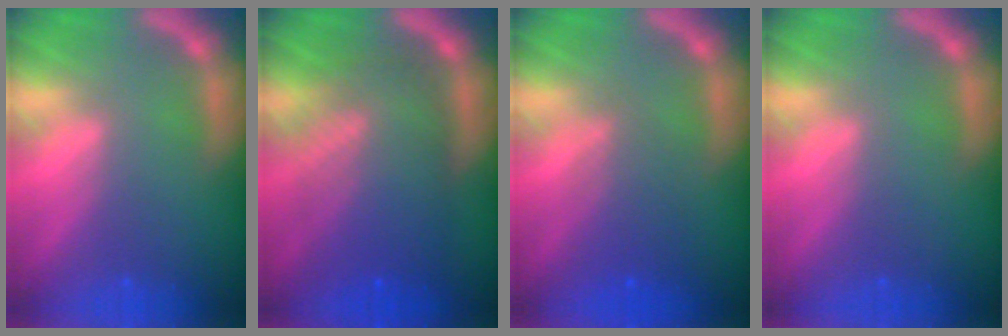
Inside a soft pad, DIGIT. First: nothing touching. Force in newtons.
{"total": 9.6}
{"total": 3.6}
{"total": 0.0}